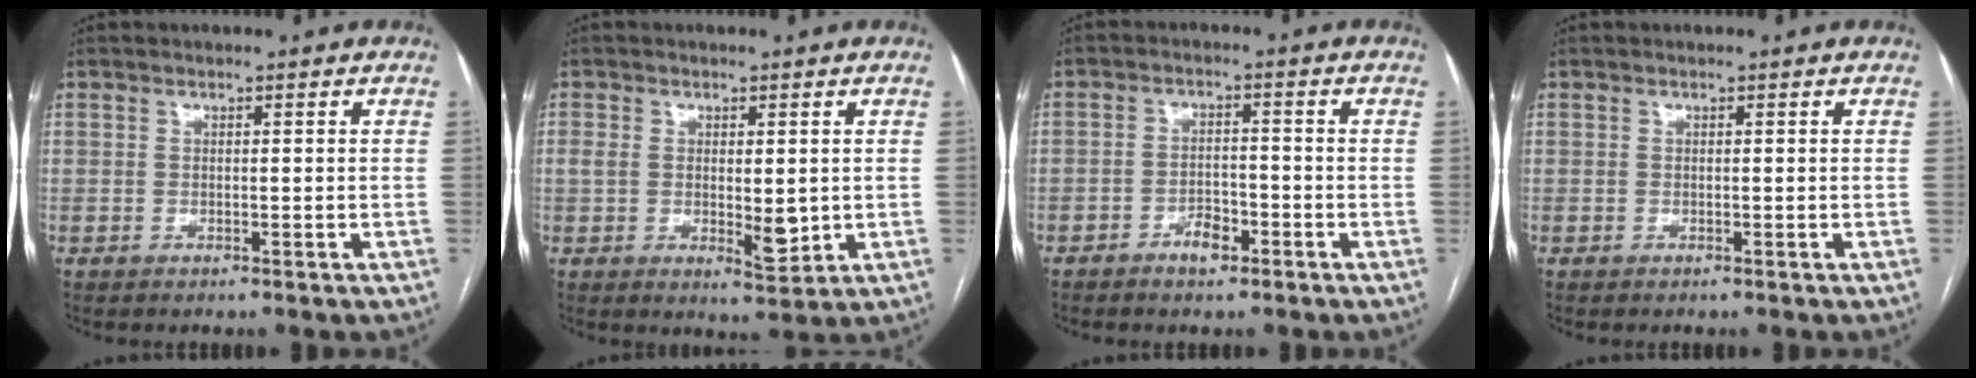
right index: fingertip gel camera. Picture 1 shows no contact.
{"total": 5.8, "force": [-0.2, 2.5, 5.2], "torque": [-0.089, -0.006, 0.008]}
{"total": 3.5, "force": [-2.3, 1.6, 2.2], "torque": [-0.036, 0.006, -0.038]}
{"total": 0.0}